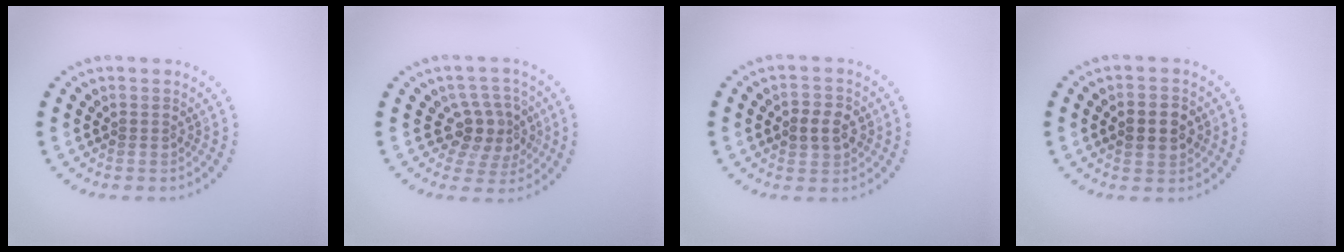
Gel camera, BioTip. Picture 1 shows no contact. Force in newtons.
{"total": 3.7, "press": 3.3, "slide": 1.7}
{"total": 3.0, "press": 3.0, "slide": 0.2}
{"total": 3.7, "press": 3.7, "slide": 0.0}